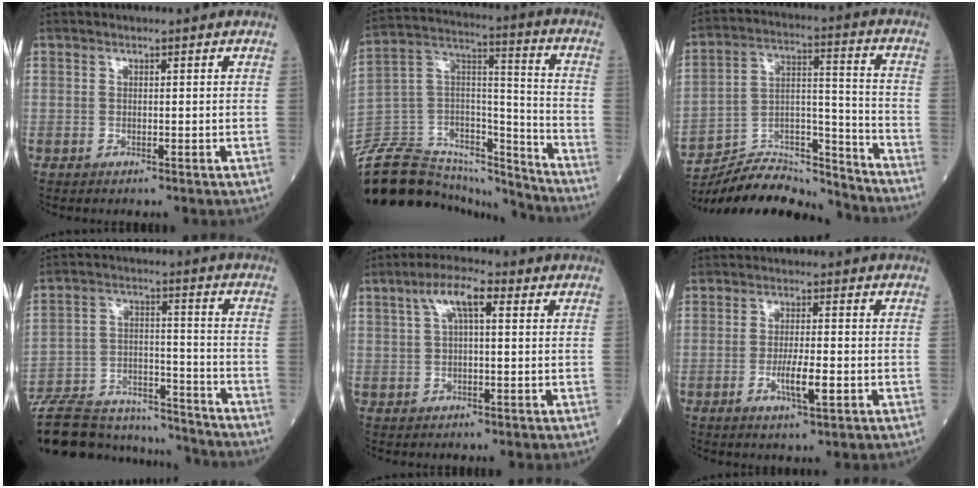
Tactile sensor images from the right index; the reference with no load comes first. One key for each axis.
{"total": 23.7, "fx": -22.3, "fy": 4.8, "fz": 6.4, "tx": -0.148, "ty": 0.032, "tz": -0.375}
{"total": 16.8, "fx": -16.4, "fy": 2.0, "fz": 3.0, "tx": -0.052, "ty": 0.040, "tz": -0.273}
{"total": 20.7, "fx": -19.2, "fy": 4.8, "fz": 6.1, "tx": -0.138, "ty": 0.005, "tz": -0.301}
{"total": 5.8, "fx": 2.1, "fy": 1.5, "fz": 5.2, "tx": -0.101, "ty": 0.027, "tz": 0.036}
{"total": 4.9, "fx": -1.5, "fy": 0.6, "fz": 4.6, "tx": -0.084, "ty": -0.005, "tz": -0.025}